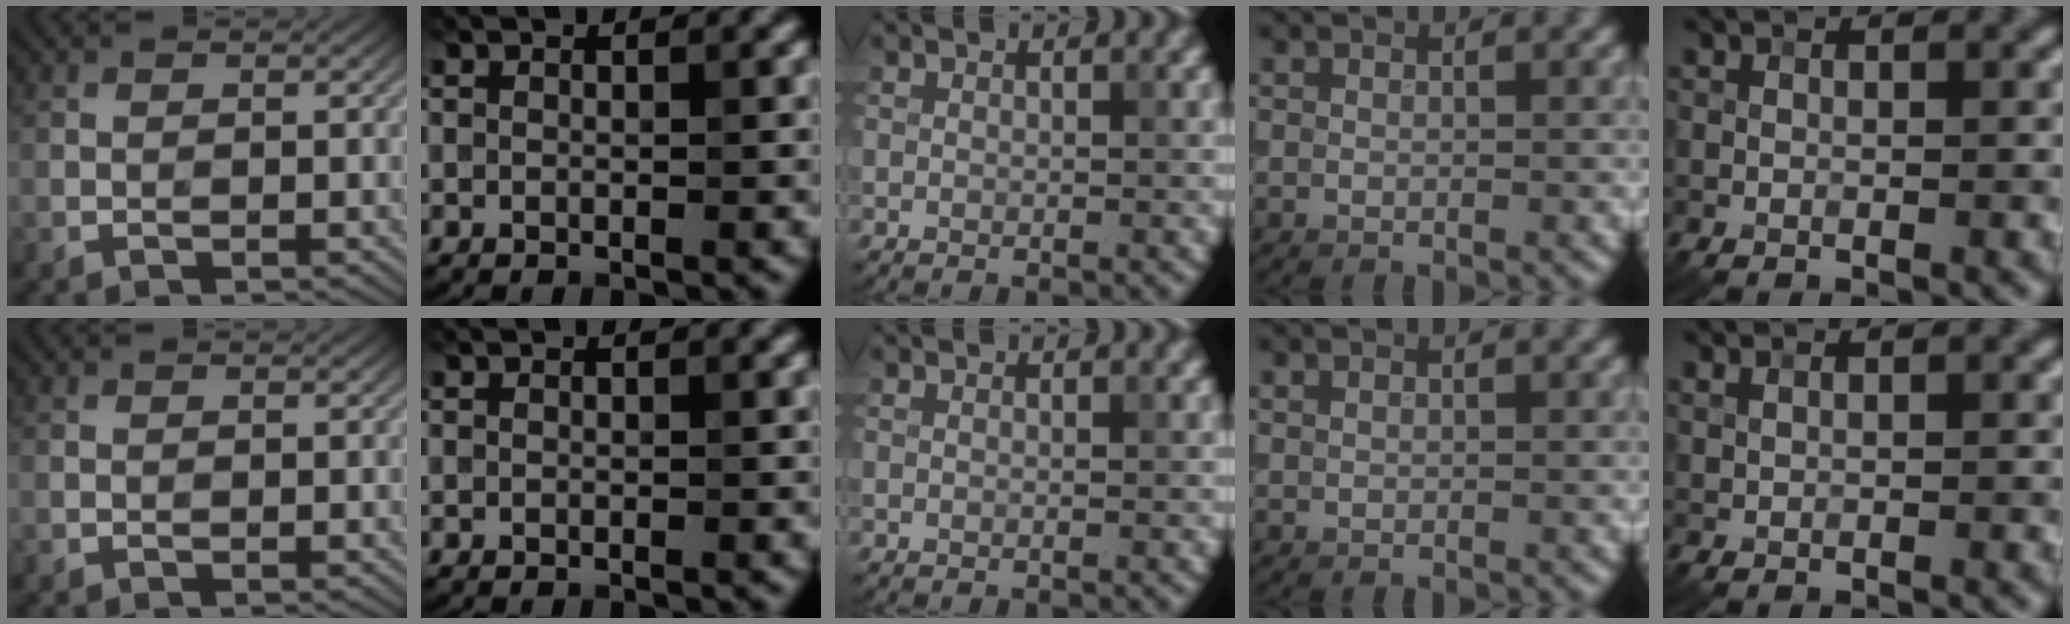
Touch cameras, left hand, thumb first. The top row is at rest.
{"ring": {"total": 0.5, "force": [0.5, 0.1, 0.2], "torque": [-0.004, -0.001, 0.007]}, "little": {"total": 0.6, "force": [0.6, 0.2, 0.2], "torque": [-0.005, 0.000, 0.011]}}